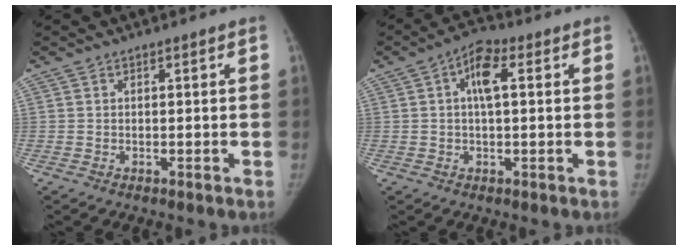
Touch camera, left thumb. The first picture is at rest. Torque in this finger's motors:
{"motor_torque": [0.29, 0.17, -0.06, 0.04, 0.04]}